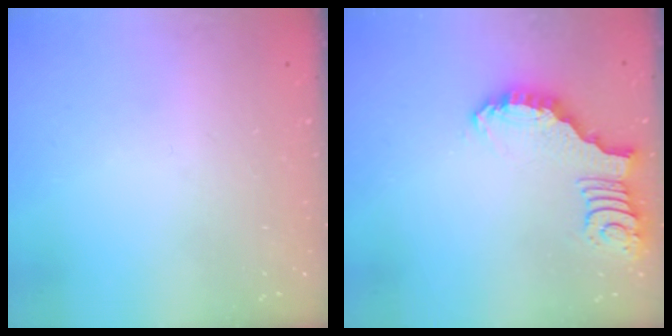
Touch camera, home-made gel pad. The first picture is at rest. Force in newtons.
{"total": 2.7, "press": 2.7, "slide": 0.1}